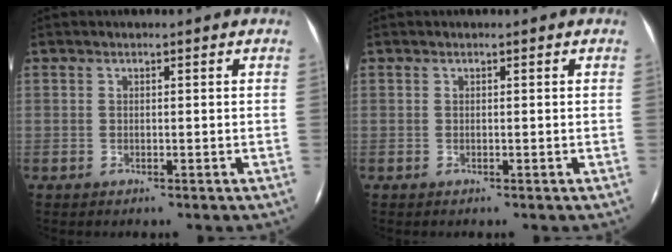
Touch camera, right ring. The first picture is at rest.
{"total": 0.0}